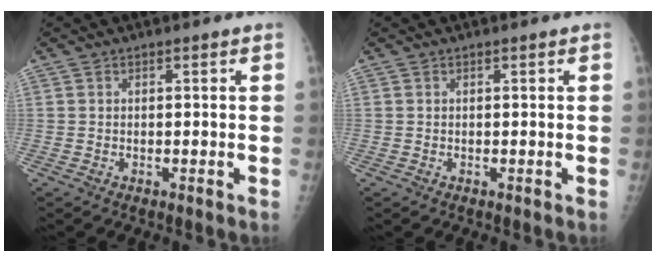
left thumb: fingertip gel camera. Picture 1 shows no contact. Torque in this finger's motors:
{"motor_torque": [0.00, 0.00, -0.07, -0.07, 0.00]}